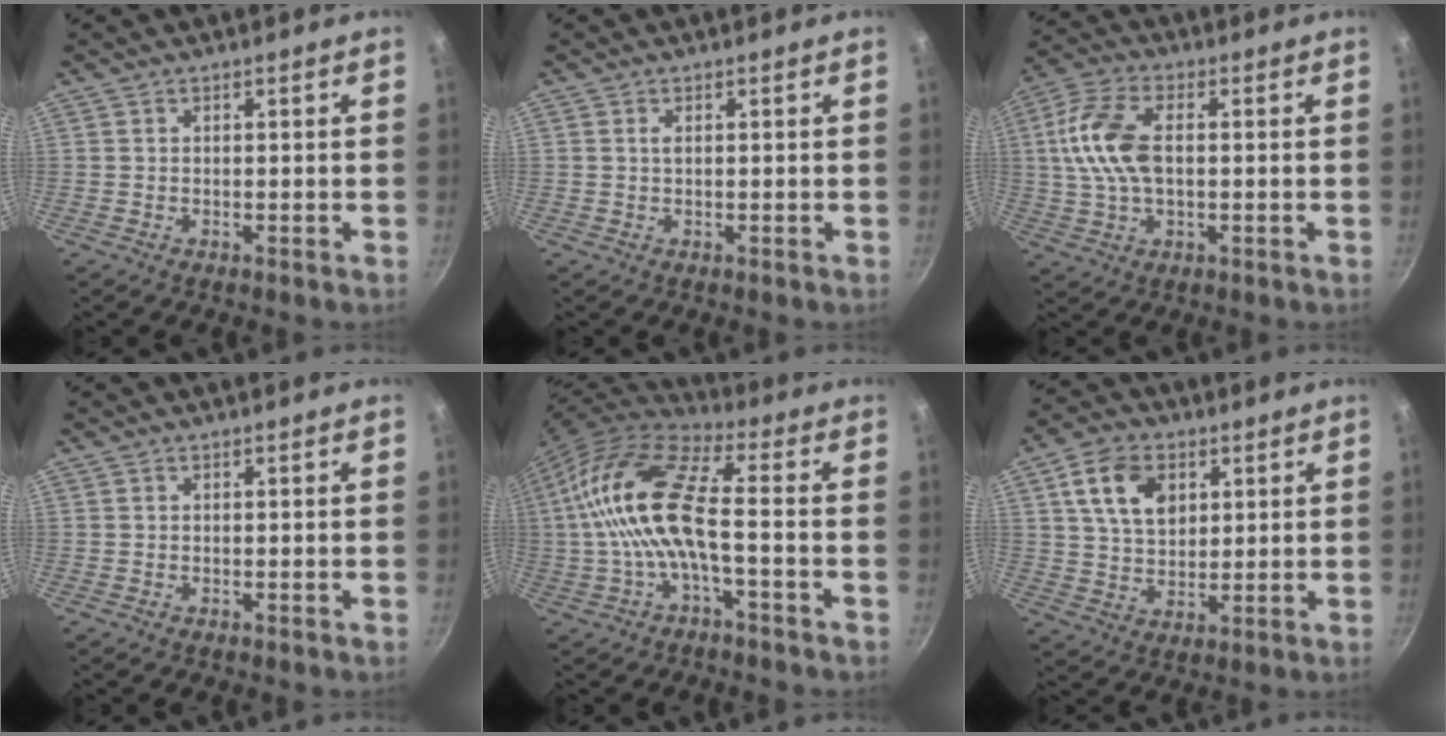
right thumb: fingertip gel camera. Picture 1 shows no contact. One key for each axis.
{"total": 0.6, "fx": 0.2, "fy": 0.2, "fz": 0.6, "tx": -0.010, "ty": 0.000, "tz": 0.004}
{"total": 2.4, "fx": -2.0, "fy": 0.6, "fz": 1.1, "tx": -0.044, "ty": 0.024, "tz": -0.047}
{"total": 0.0}
{"total": 15.8, "fx": -1.7, "fy": 5.9, "fz": 14.5, "tx": -0.295, "ty": 0.039, "tz": -0.048}
{"total": 10.6, "fx": 3.7, "fy": 7.2, "fz": 6.8, "tx": -0.099, "ty": -0.004, "tz": 0.066}